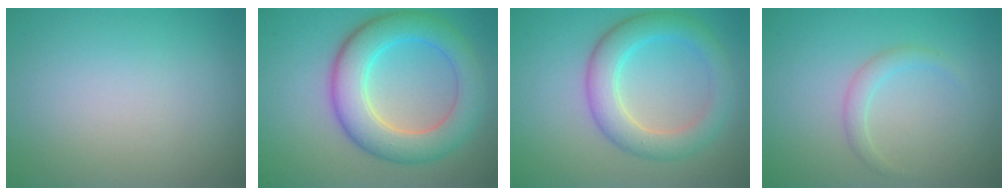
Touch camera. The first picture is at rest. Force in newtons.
{"total": 7.3, "press": 7.3, "slide": 0.1}
{"total": 5.0, "press": 5.0, "slide": 0.3}
{"total": 1.4, "press": 1.4, "slide": 0.0}